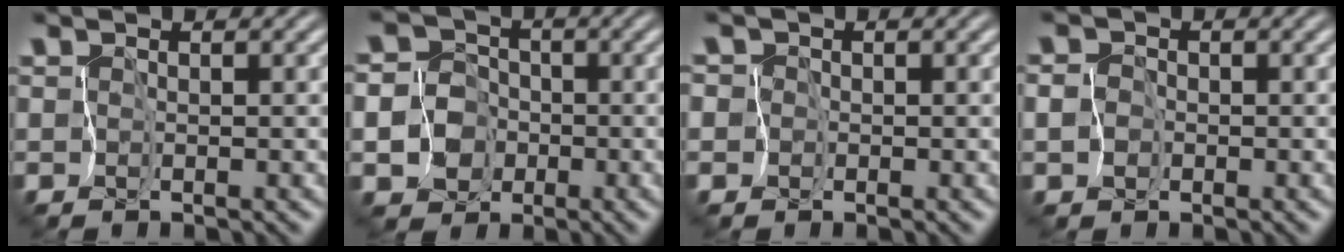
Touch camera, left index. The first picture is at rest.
{"total": 9.6, "force": [-2.8, 8.8, 2.6], "torque": [-0.066, -0.001, -0.076]}
{"total": 3.7, "force": [-0.4, 3.6, 0.9], "torque": [-0.018, 0.018, -0.044]}
{"total": 2.1, "force": [-0.8, 1.9, 0.6], "torque": [0.003, 0.006, -0.029]}